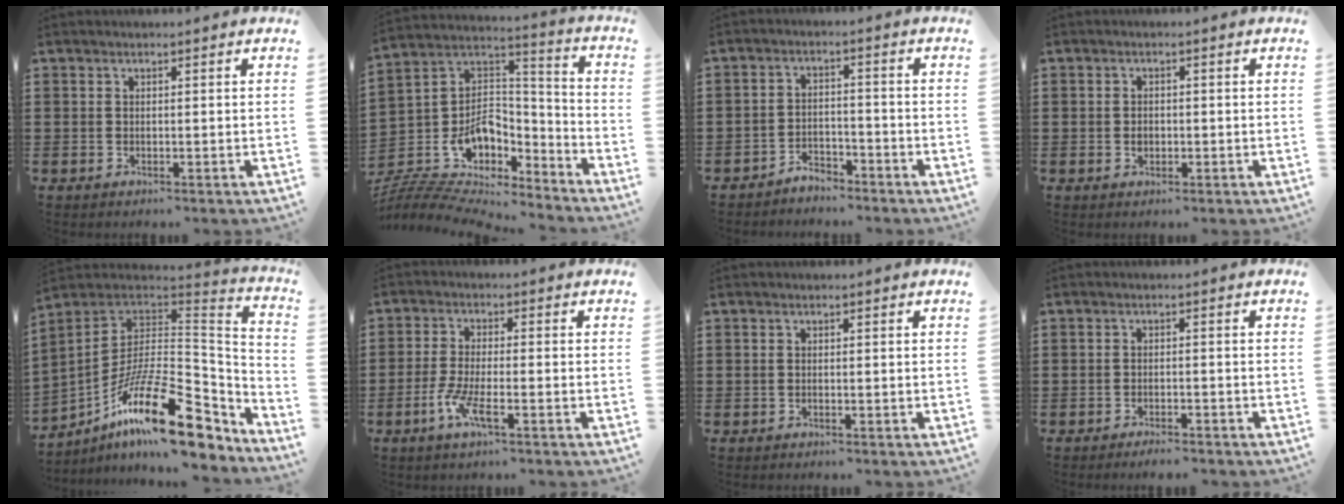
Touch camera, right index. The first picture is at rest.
{"total": 8.3, "force": [-4.7, 6.2, 2.9], "torque": [-0.073, -0.019, -0.084]}
{"total": 3.2, "force": [-3.1, 0.8, 0.1], "torque": [-0.009, 0.003, -0.065]}
{"total": 1.3, "force": [-0.3, 0.9, 0.8], "torque": [-0.017, 0.003, -0.007]}
{"total": 22.9, "force": [-12.1, 7.6, 17.9], "torque": [-0.320, 0.031, -0.209]}
{"total": 5.1, "force": [-2.6, 1.0, 4.2], "torque": [-0.096, -0.010, -0.051]}
{"total": 0.0}
{"total": 1.4, "force": [-1.4, 0.0, 0.2], "torque": [-0.009, 0.001, -0.026]}